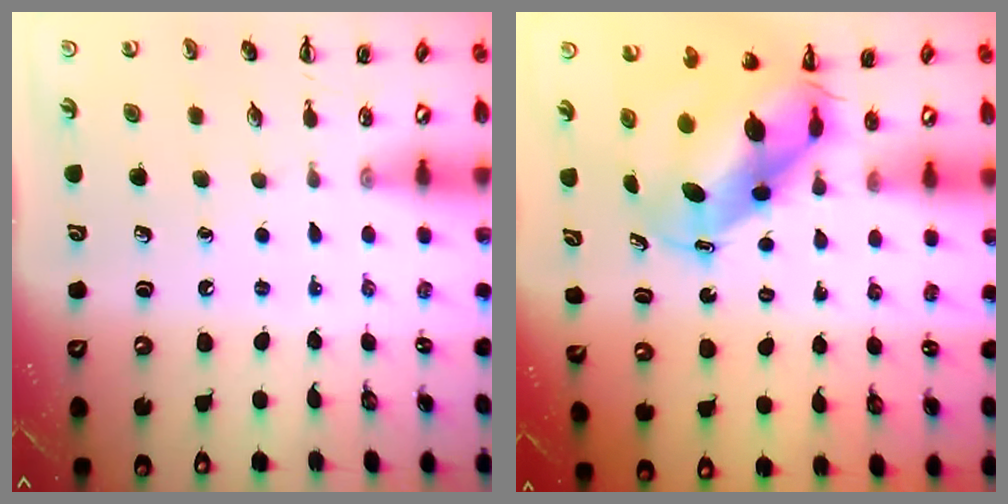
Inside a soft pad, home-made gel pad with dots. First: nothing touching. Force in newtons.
{"total": 8.7, "press": 8.3, "slide": 2.5}